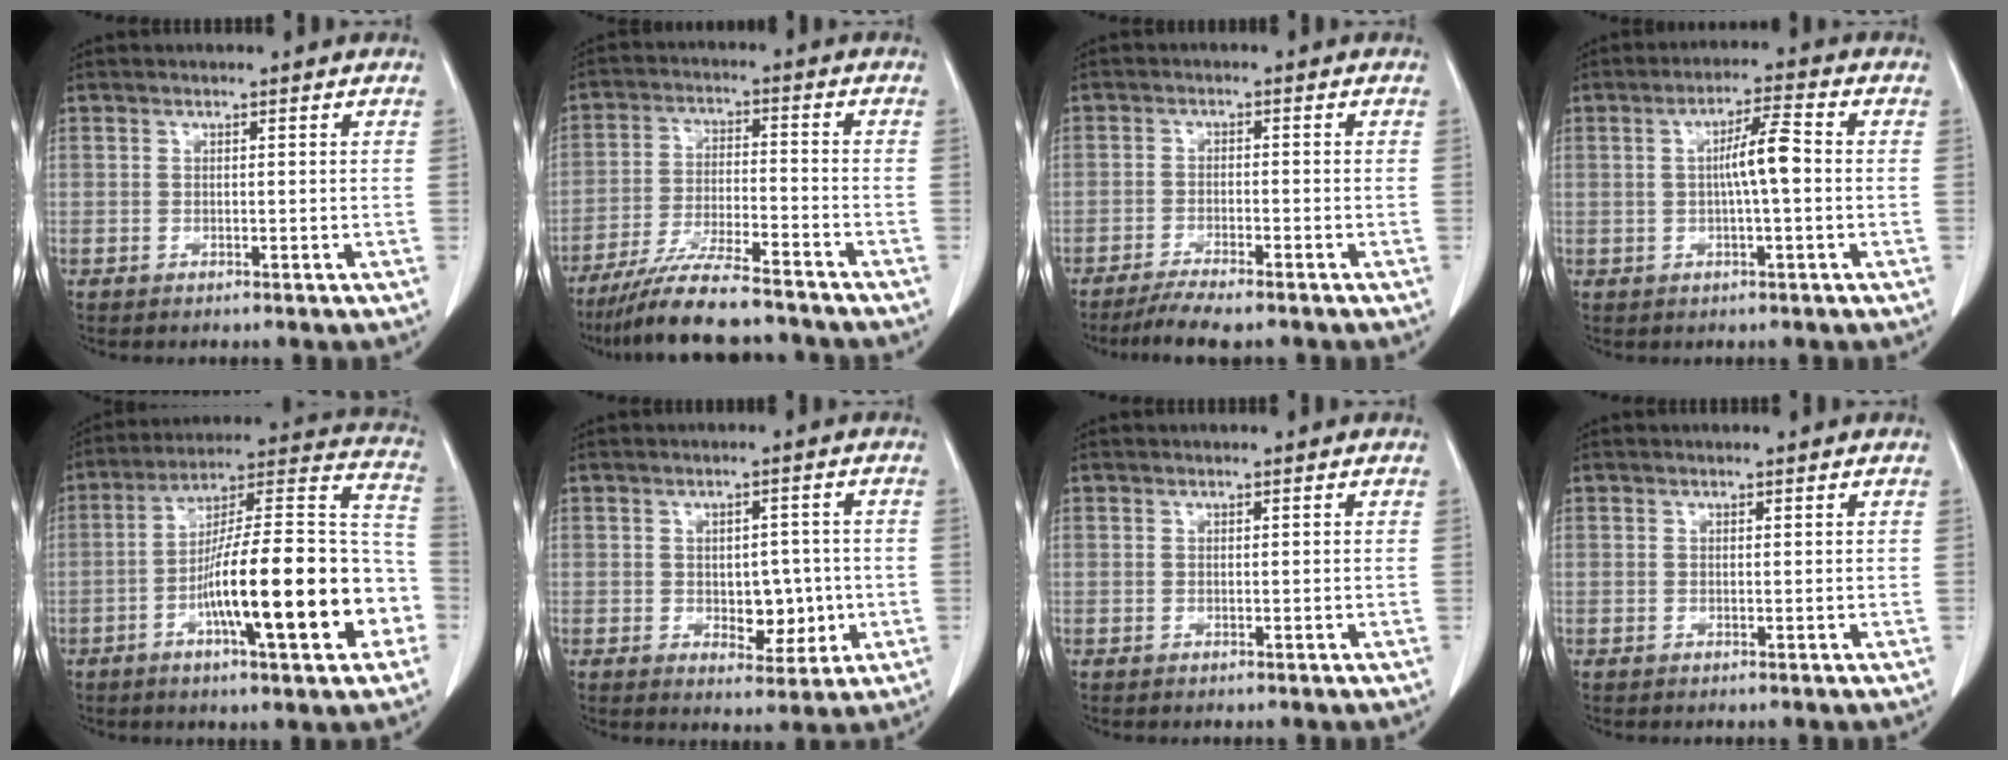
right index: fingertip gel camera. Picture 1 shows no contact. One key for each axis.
{"total": 13.0, "fx": -11.3, "fy": 1.1, "fz": 6.2, "tx": -0.107, "ty": -0.015, "tz": -0.189}
{"total": 6.2, "fx": -5.1, "fy": 0.5, "fz": 3.4, "tx": -0.052, "ty": -0.013, "tz": -0.086}
{"total": 5.5, "fx": 0.2, "fy": 0.5, "fz": 5.5, "tx": -0.092, "ty": 0.013, "tz": 0.006}
{"total": 22.0, "fx": -6.9, "fy": 3.6, "fz": 20.6, "tx": -0.269, "ty": 0.024, "tz": -0.100}
{"total": 5.7, "fx": -0.6, "fy": 3.3, "fz": 4.6, "tx": -0.049, "ty": 0.004, "tz": 0.005}
{"total": 0.0}
{"total": 0.0}